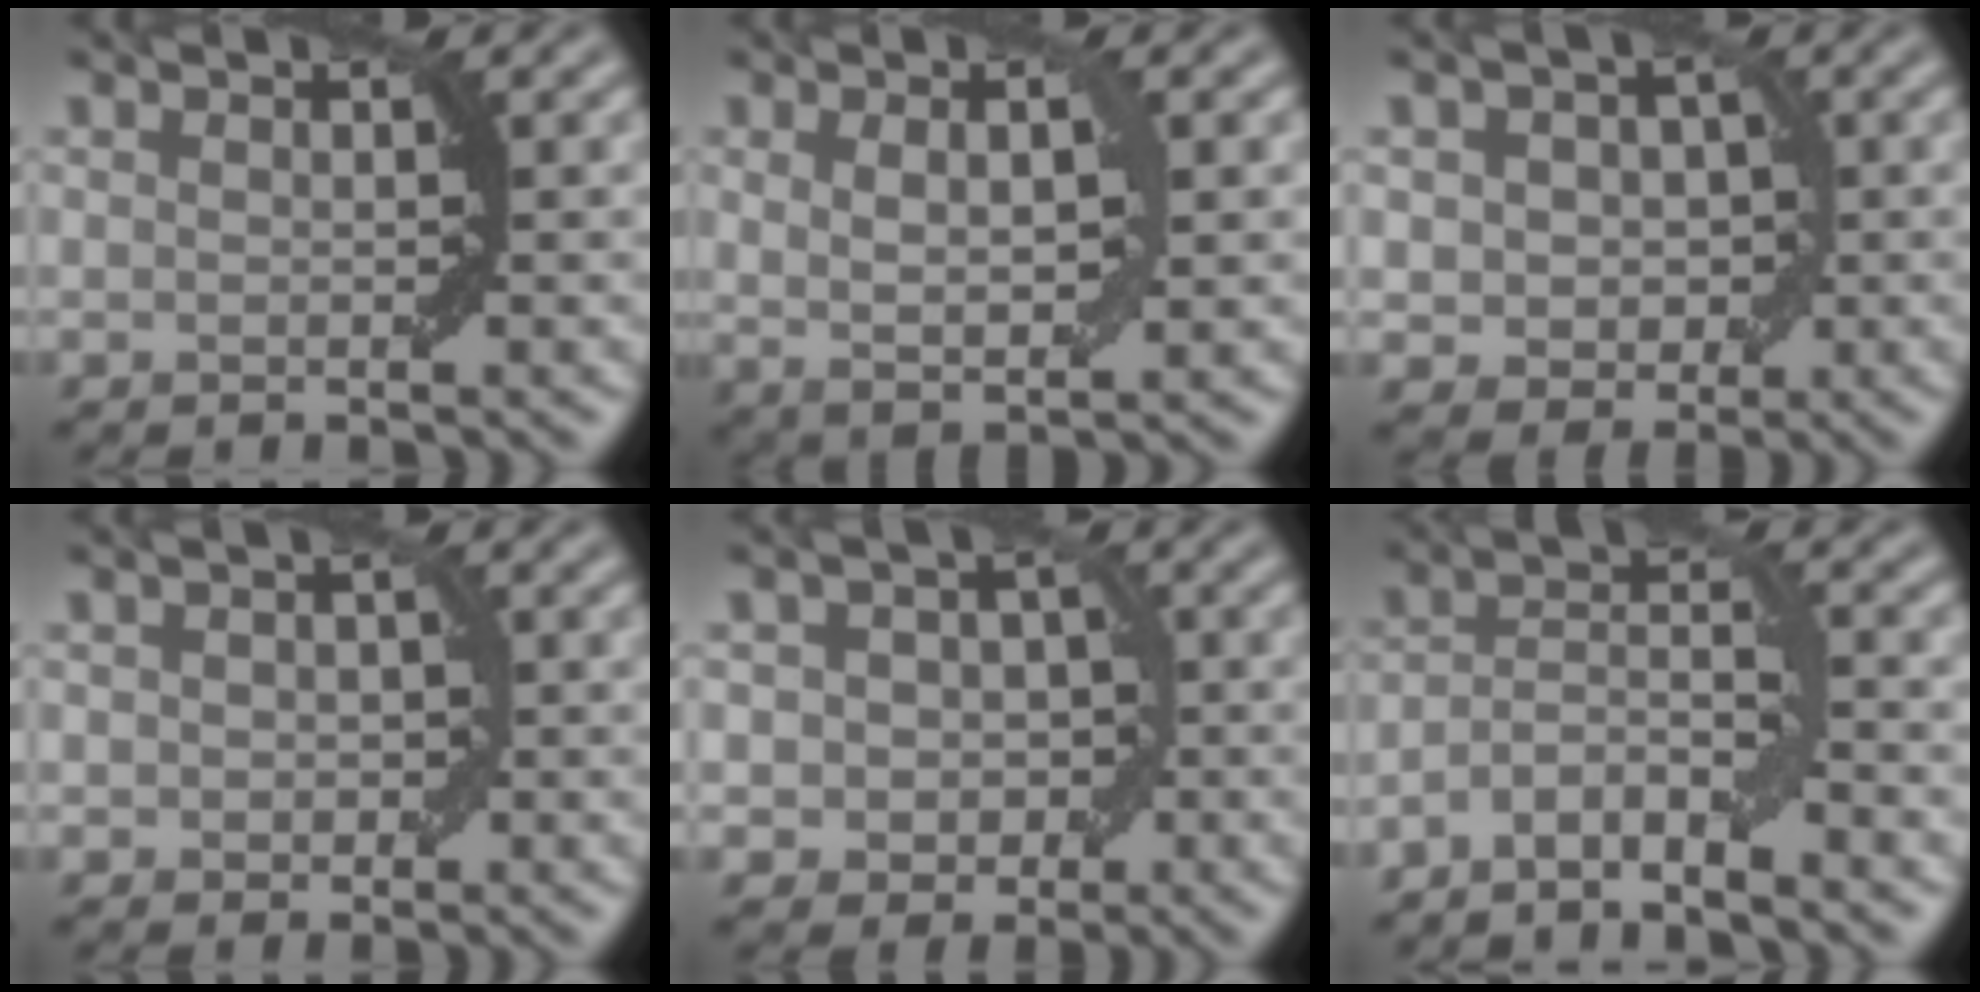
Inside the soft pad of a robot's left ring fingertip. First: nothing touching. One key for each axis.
{"total": 3.8, "fx": 0.8, "fy": 1.2, "fz": 3.5, "tx": -0.067, "ty": -0.003, "tz": 0.018}
{"total": 4.0, "fx": 0.3, "fy": 3.2, "fz": 2.3, "tx": -0.023, "ty": 0.008, "tz": -0.010}
{"total": 1.8, "fx": -0.1, "fy": 1.5, "fz": 1.0, "tx": -0.008, "ty": -0.001, "tz": -0.003}
{"total": 4.1, "fx": 0.0, "fy": 3.6, "fz": 1.9, "tx": -0.007, "ty": 0.016, "tz": -0.017}
{"total": 3.8, "fx": -2.9, "fy": 0.6, "fz": 2.3, "tx": -0.041, "ty": 0.007, "tz": -0.061}